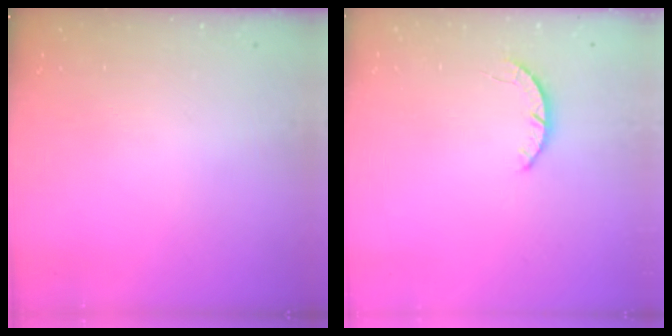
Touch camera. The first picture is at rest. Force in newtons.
{"total": 2.2, "press": 2.2, "slide": 0.3}